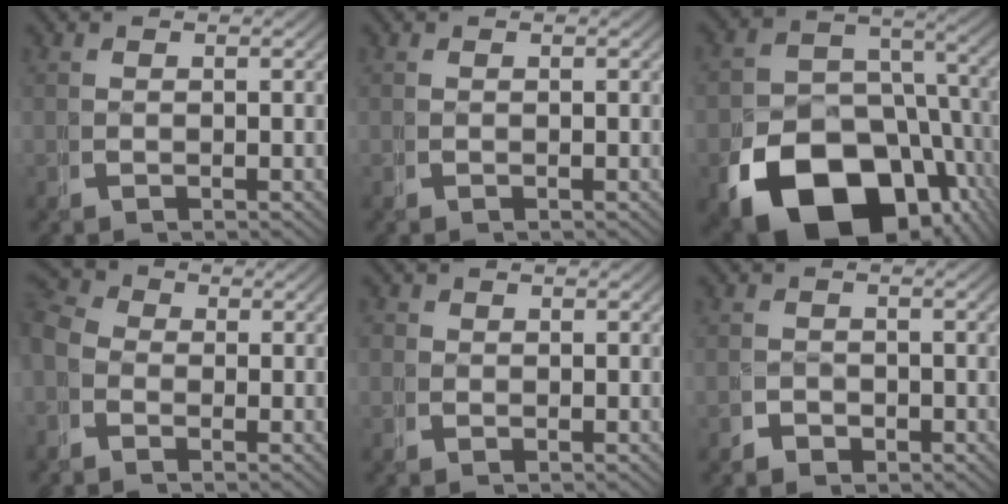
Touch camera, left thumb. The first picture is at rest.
{"total": 0.0}
{"total": 19.0, "force": [-8.1, 12.8, 11.4], "torque": [-0.205, -0.080, -0.102]}
{"total": 4.4, "force": [0.2, 3.6, 2.5], "torque": [-0.049, -0.003, -0.011]}
{"total": 1.1, "force": [0.1, 1.1, 0.2], "torque": [-0.007, -0.008, -0.001]}
{"total": 1.8, "force": [-1.1, 1.4, 0.4], "torque": [0.000, -0.007, -0.020]}